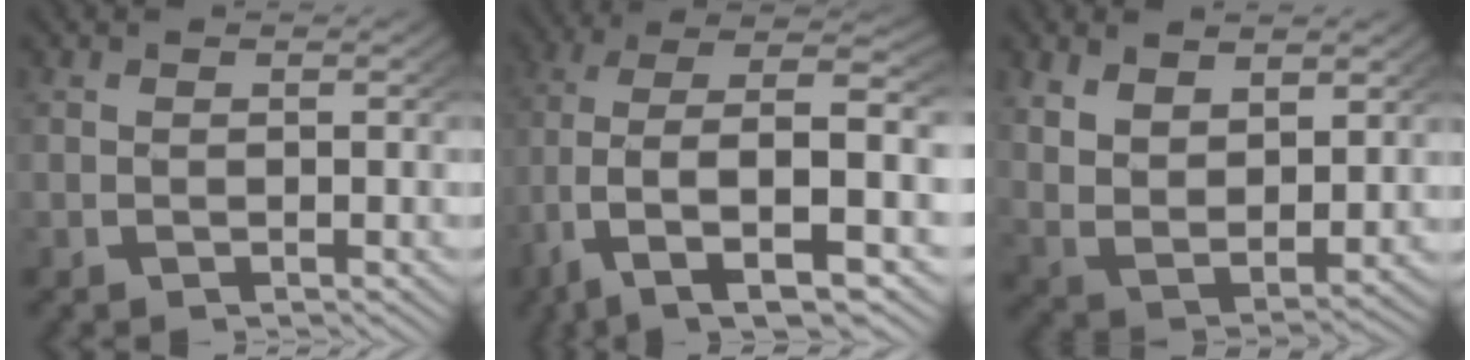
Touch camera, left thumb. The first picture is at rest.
{"total": 12.5, "force": [-2.6, 7.2, 9.8], "torque": [-0.224, -0.054, -0.011]}
{"total": 6.6, "force": [0.8, 4.7, 4.6], "torque": [-0.114, -0.030, 0.029]}